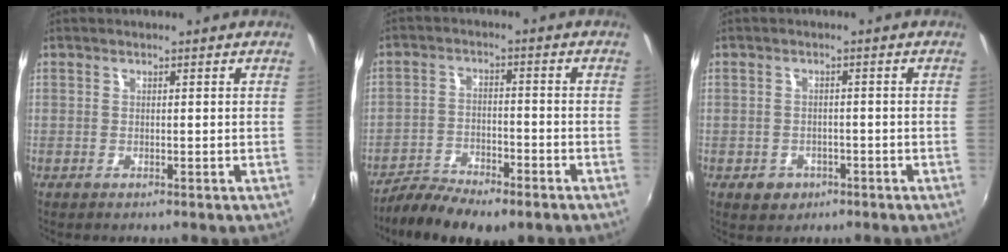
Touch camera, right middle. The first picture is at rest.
{"total": 10.3, "force": [-7.9, 3.2, 5.8], "torque": [-0.134, -0.023, -0.138]}
{"total": 3.7, "force": [-1.8, 3.0, 1.2], "torque": [-0.033, 0.002, -0.020]}